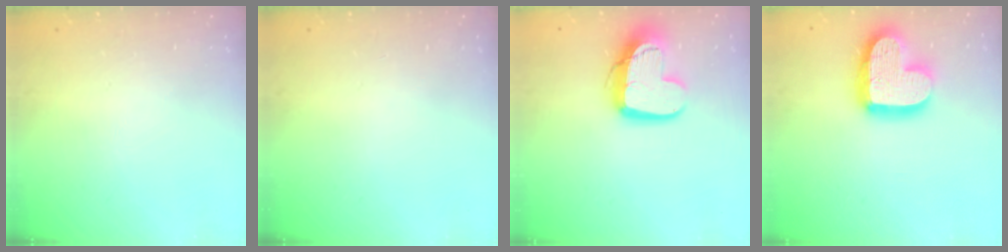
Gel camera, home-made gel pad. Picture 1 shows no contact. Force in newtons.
{"total": 0.0}
{"total": 14.6, "press": 14.6, "slide": 1.1}
{"total": 18.6, "press": 18.6, "slide": 1.3}